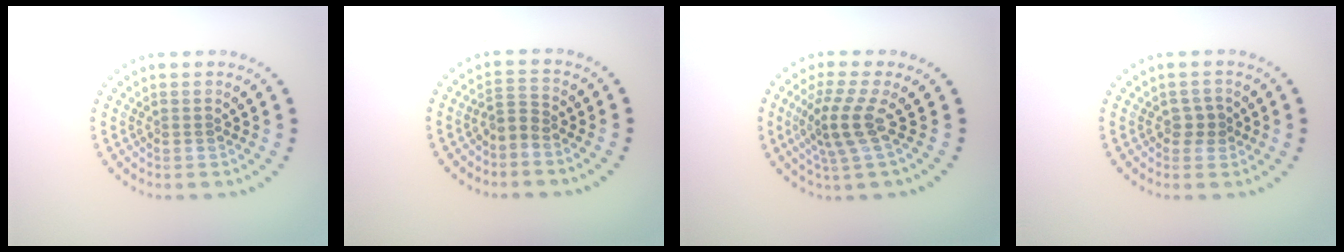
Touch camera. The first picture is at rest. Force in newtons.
{"total": 1.9, "press": 1.4, "slide": 1.3}
{"total": 3.5, "press": 2.7, "slide": 2.2}
{"total": 1.6, "press": 1.5, "slide": 0.6}